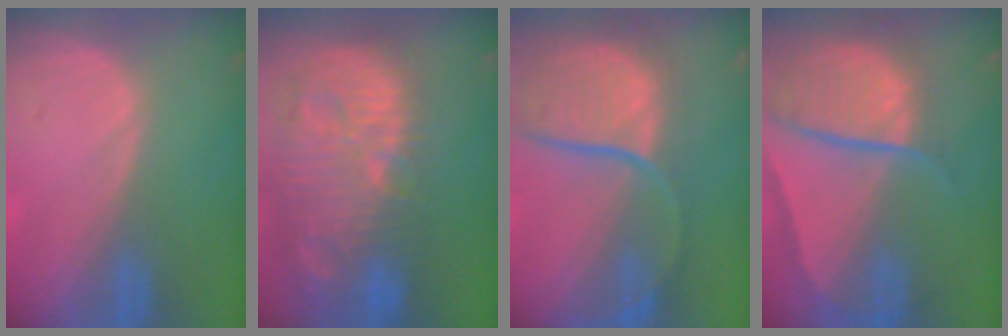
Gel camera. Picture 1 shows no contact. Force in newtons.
{"total": 14.4, "press": 12.5, "slide": 7.1}
{"total": 12.0, "press": 9.9, "slide": 6.8}
{"total": 10.7, "press": 8.9, "slide": 5.9}